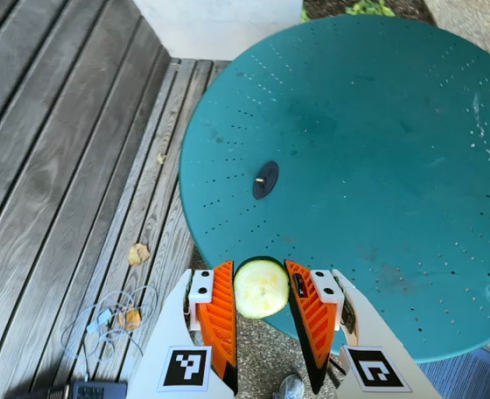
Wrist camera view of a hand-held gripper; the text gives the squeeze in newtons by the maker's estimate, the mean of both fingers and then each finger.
{"total": 10.8, "left": 11.2, "right": 10.4}